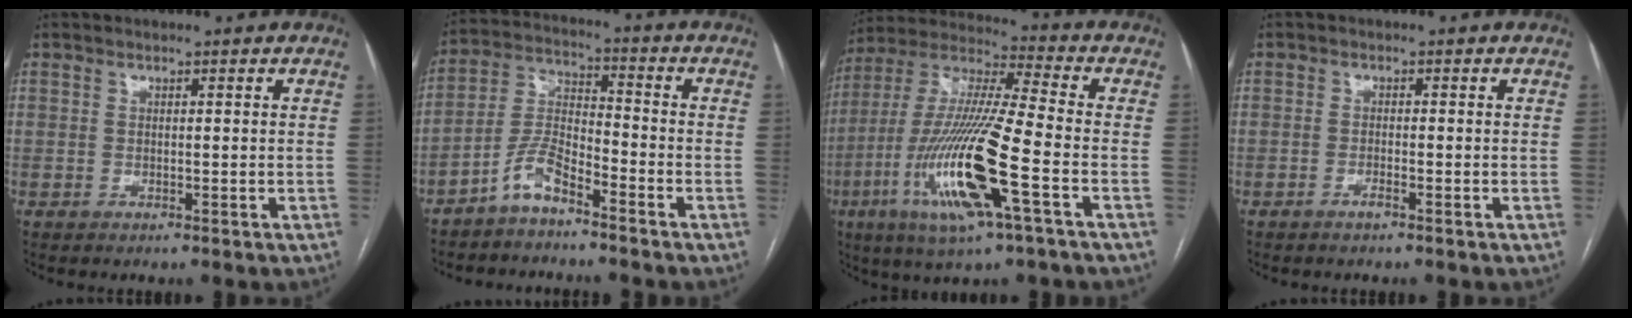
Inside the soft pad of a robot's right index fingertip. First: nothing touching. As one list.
[{"total": 6.5, "force": [-4.7, 1.8, 4.0], "torque": [-0.093, 0.006, -0.099]}, {"total": 19.5, "force": [-6.8, 1.5, 18.2], "torque": [-0.395, -0.023, -0.128]}, {"total": 1.0, "force": [-0.7, 0.1, 0.7], "torque": [-0.011, 0.001, -0.014]}]